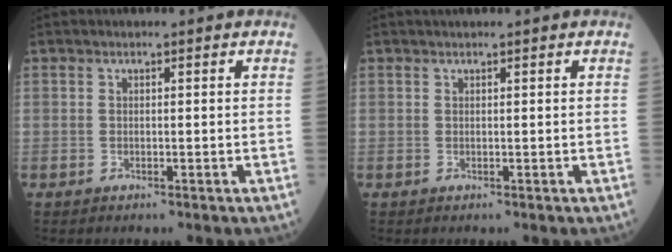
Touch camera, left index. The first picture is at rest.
{"total": 1.1, "force": [0.9, -0.1, 0.5], "torque": [-0.004, 0.015, 0.021]}